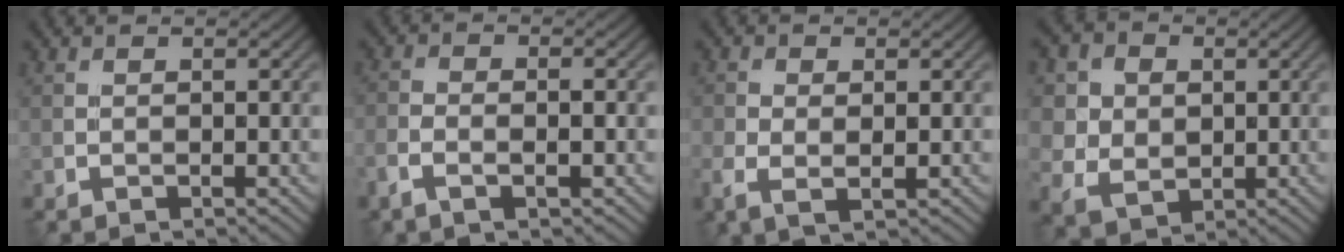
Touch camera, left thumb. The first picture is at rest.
{"total": 3.2, "force": [-1.5, 1.0, 2.6], "torque": [-0.057, -0.001, -0.035]}
{"total": 3.7, "force": [-0.6, 2.1, 3.0], "torque": [-0.073, -0.009, -0.012]}
{"total": 8.7, "force": [3.0, 7.4, 3.5], "torque": [-0.128, 0.009, 0.059]}